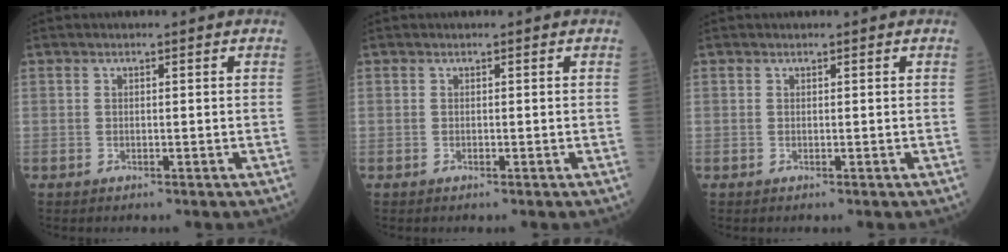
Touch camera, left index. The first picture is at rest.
{"total": 0.0}
{"total": 0.0}